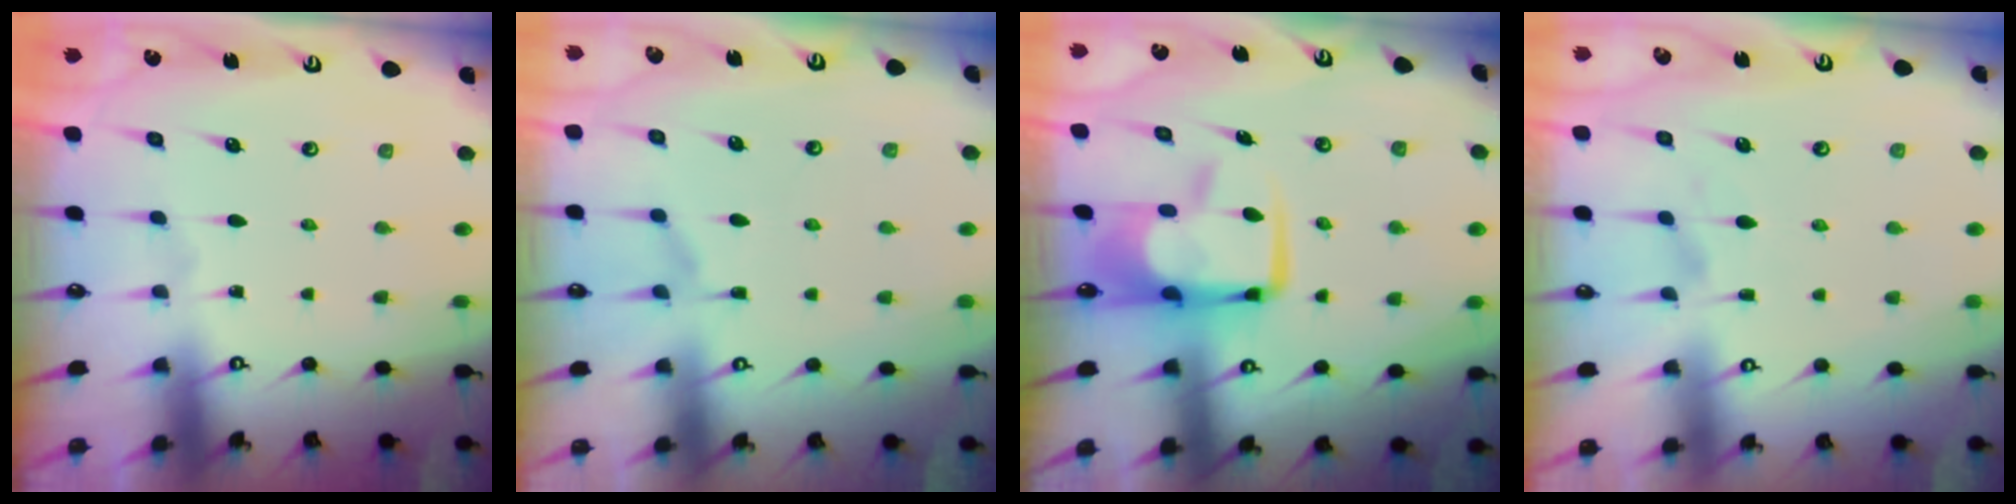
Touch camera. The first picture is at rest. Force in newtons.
{"total": 1.4, "press": 0.1, "slide": 1.4}
{"total": 10.0, "press": 9.8, "slide": 1.9}
{"total": 2.2, "press": 1.9, "slide": 1.1}